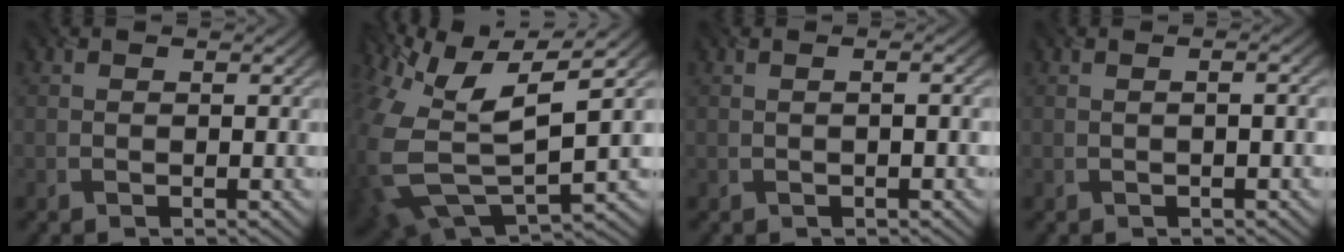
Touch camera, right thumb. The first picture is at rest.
{"total": 12.6, "force": [1.7, 6.6, 10.6], "torque": [-0.264, -0.019, 0.039]}
{"total": 1.7, "force": [0.0, 0.5, 1.7], "torque": [-0.018, 0.008, -0.003]}
{"total": 2.0, "force": [0.0, 0.6, 1.9], "torque": [-0.020, 0.009, -0.004]}